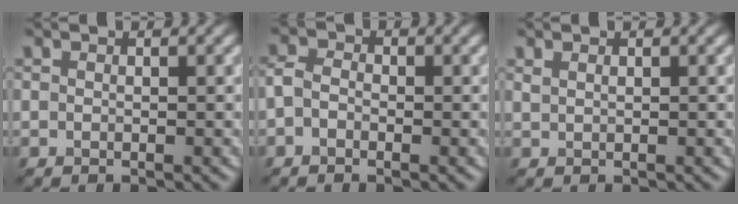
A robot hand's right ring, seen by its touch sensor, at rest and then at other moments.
{"total": 1.1, "force": [-1.0, 0.5, 0.2], "torque": [-0.035, 0.006, 0.001]}
{"total": 0.8, "force": [0.1, -0.6, -0.5], "torque": [-0.008, 0.003, 0.022]}